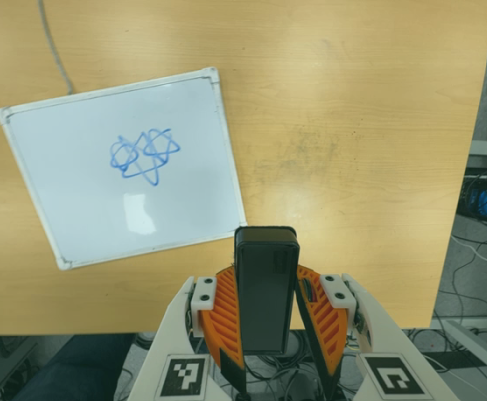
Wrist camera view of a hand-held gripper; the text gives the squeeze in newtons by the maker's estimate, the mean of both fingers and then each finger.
{"total": 5.5, "left": 5.1, "right": 6.0}